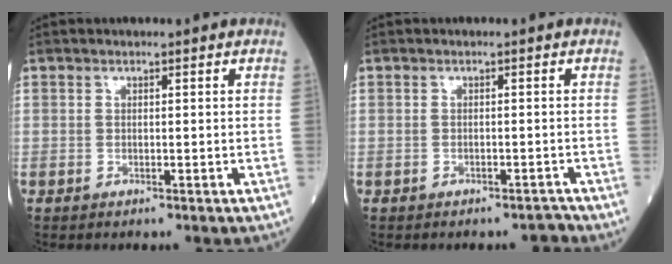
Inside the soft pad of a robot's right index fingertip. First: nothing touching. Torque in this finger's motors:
{"motor_torque": [-0.02, 0.02, 0.00, 0.00]}